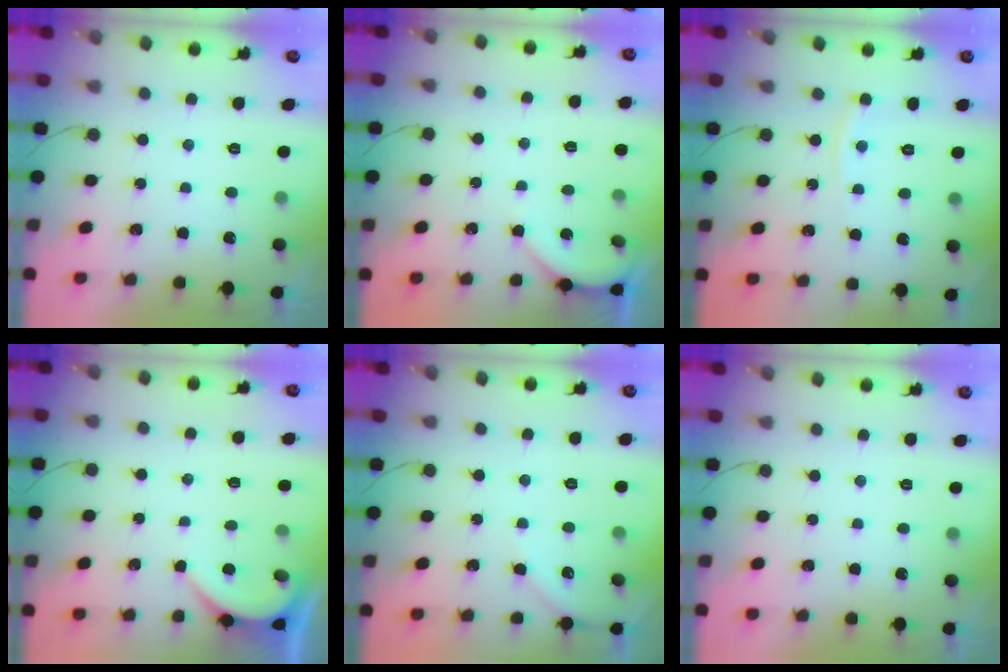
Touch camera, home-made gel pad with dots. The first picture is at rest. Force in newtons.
{"total": 2.1, "press": 2.1, "slide": 0.3}
{"total": 3.0, "press": 3.0, "slide": 0.4}
{"total": 1.6, "press": 1.5, "slide": 0.2}
{"total": 3.1, "press": 3.1, "slide": 0.5}
{"total": 0.0}